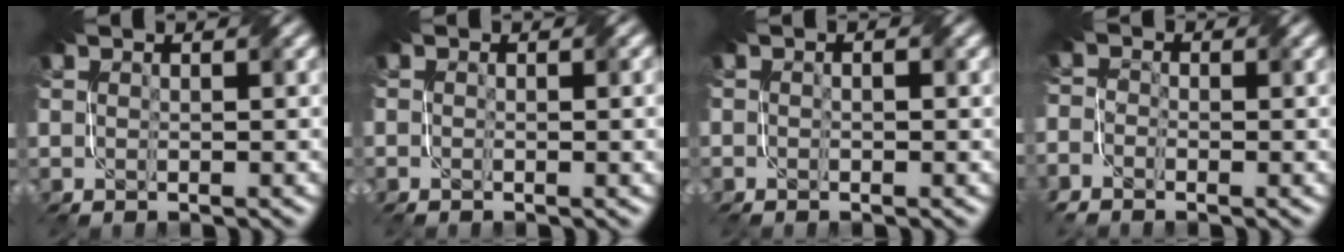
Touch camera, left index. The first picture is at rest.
{"total": 2.0, "force": [-0.3, 1.0, 1.7], "torque": [-0.020, -0.005, -0.007]}
{"total": 0.9, "force": [-0.4, 0.4, 0.7], "torque": [-0.014, -0.001, -0.007]}
{"total": 2.1, "force": [-1.7, 1.2, 0.7], "torque": [-0.021, -0.005, -0.037]}